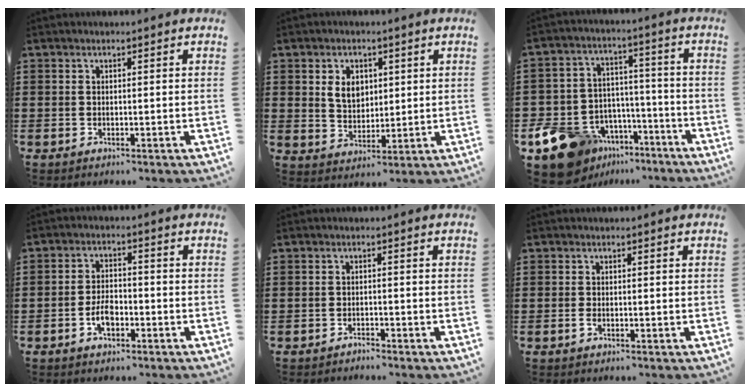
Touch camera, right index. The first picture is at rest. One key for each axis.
{"total": 5.0, "fx": 1.4, "fy": 3.9, "fz": 2.9, "tx": -0.064, "ty": 0.011, "tz": 0.021}
{"total": 12.0, "fx": -7.7, "fy": 8.4, "fz": 3.8, "tx": -0.118, "ty": 0.034, "tz": -0.140}
{"total": 4.2, "fx": -1.8, "fy": 2.2, "fz": 3.2, "tx": -0.070, "ty": 0.001, "tz": -0.036}
{"total": 1.2, "fx": -1.2, "fy": 0.2, "fz": -0.1, "tx": -0.004, "ty": 0.004, "tz": -0.026}
{"total": 0.8, "fx": -0.4, "fy": 0.3, "fz": 0.6, "tx": -0.021, "ty": -0.005, "tz": -0.009}